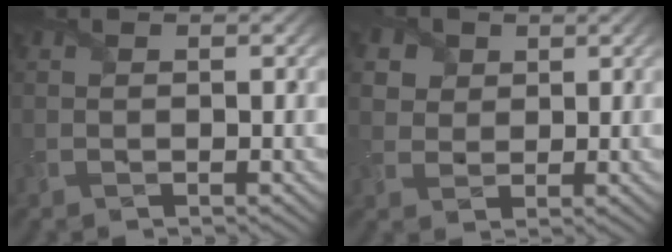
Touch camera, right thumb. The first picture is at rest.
{"total": 4.9, "force": [2.5, 3.8, 1.9], "torque": [-0.084, 0.004, 0.044]}